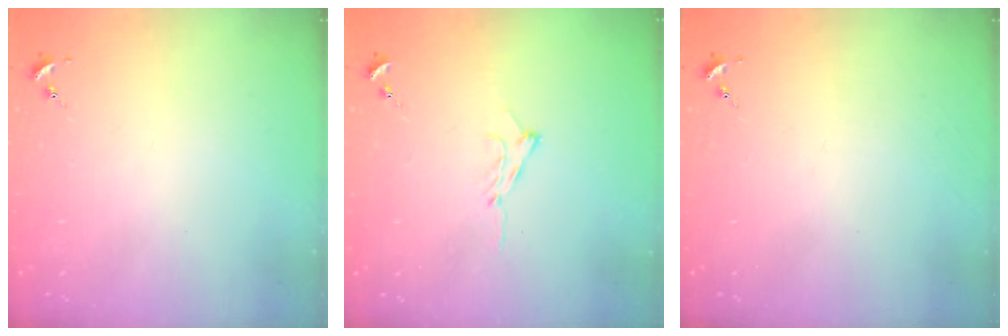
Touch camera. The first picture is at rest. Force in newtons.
{"total": 7.4, "press": 7.3, "slide": 0.8}
{"total": 0.0}